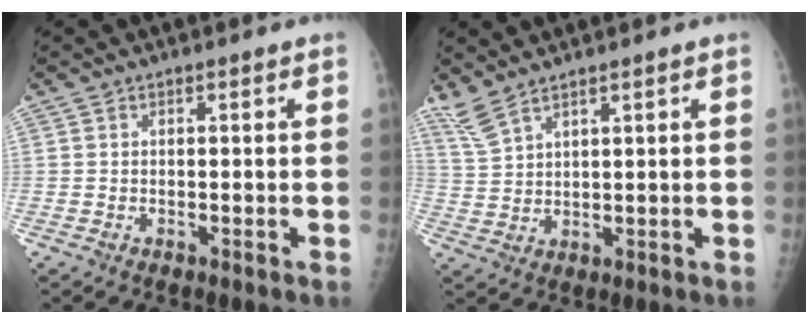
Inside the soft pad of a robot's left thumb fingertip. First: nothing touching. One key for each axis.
{"total": 4.5, "fx": 3.9, "fy": 0.9, "fz": 2.2, "tx": -0.051, "ty": -0.012, "tz": 0.091}